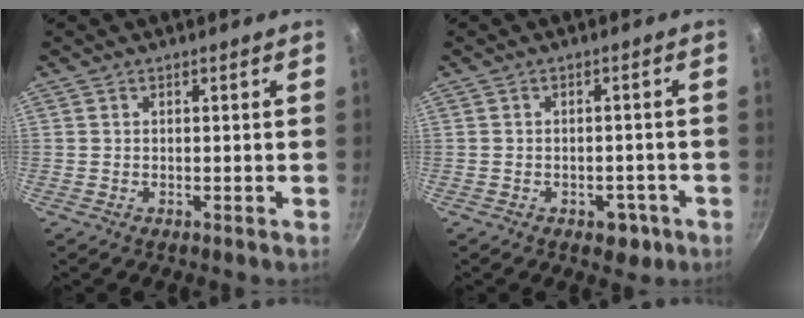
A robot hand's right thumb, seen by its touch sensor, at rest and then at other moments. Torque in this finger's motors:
{"motor_torque": [1.28, 0.97, 0.33, -0.48, -0.03]}